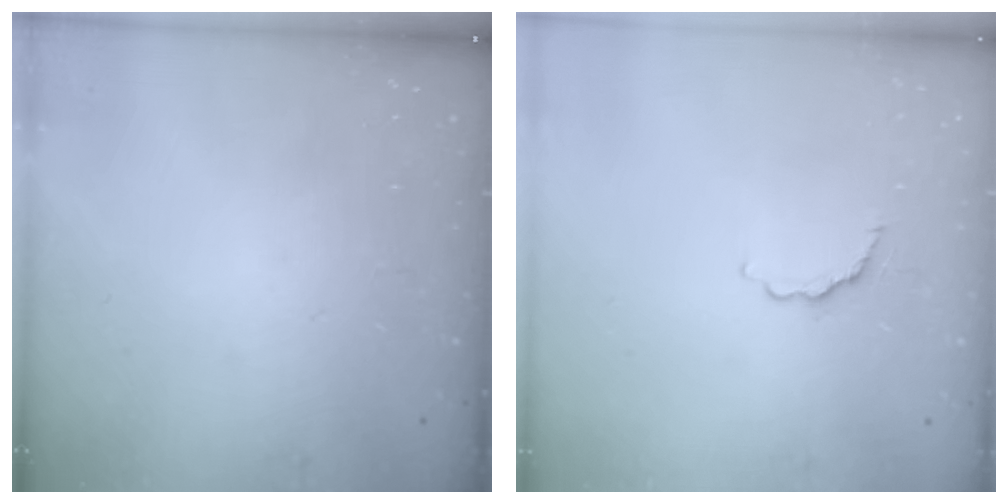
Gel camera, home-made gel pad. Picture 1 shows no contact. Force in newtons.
{"total": 3.4, "press": 3.3, "slide": 0.6}